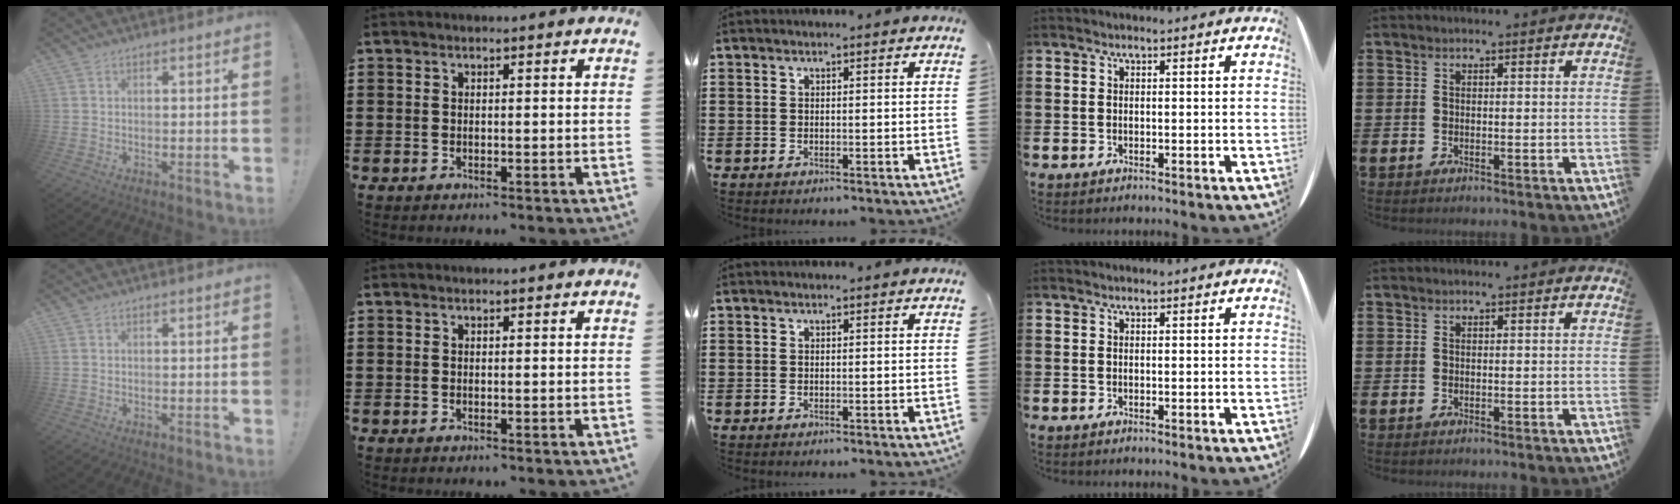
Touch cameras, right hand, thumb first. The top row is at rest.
{}